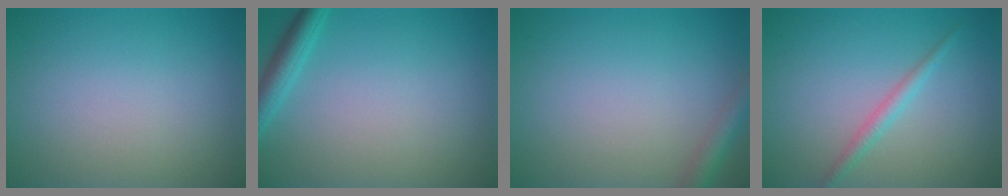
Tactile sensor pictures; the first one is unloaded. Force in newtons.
{"total": 2.5, "press": 2.5, "slide": 0.1}
{"total": 2.1, "press": 2.1, "slide": 0.1}
{"total": 1.6, "press": 1.6, "slide": 0.0}